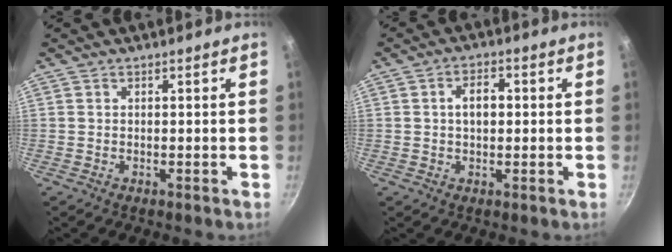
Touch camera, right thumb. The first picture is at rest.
{"total": 4.5, "force": [0.5, 2.8, 3.5], "torque": [-0.043, 0.016, 0.004]}